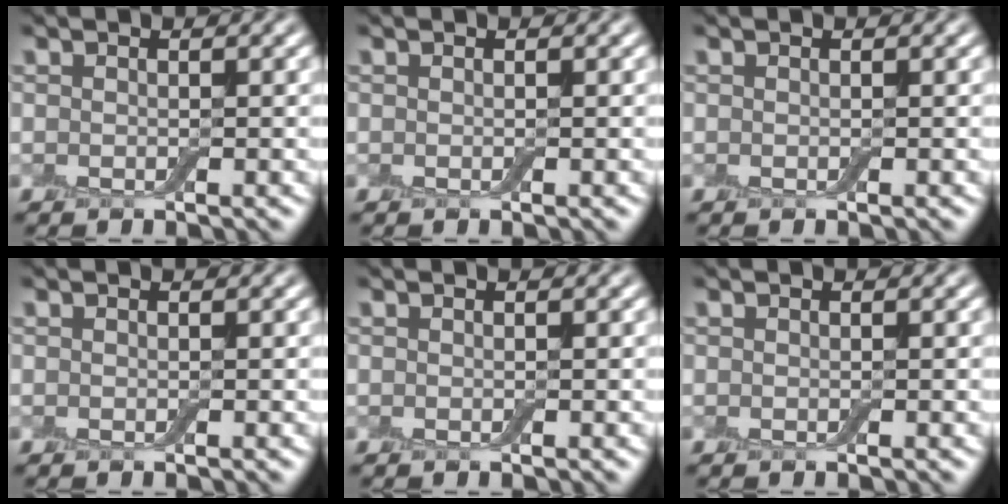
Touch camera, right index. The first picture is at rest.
{"total": 0.0}
{"total": 0.0}
{"total": 0.0}
{"total": 0.0}
{"total": 0.0}